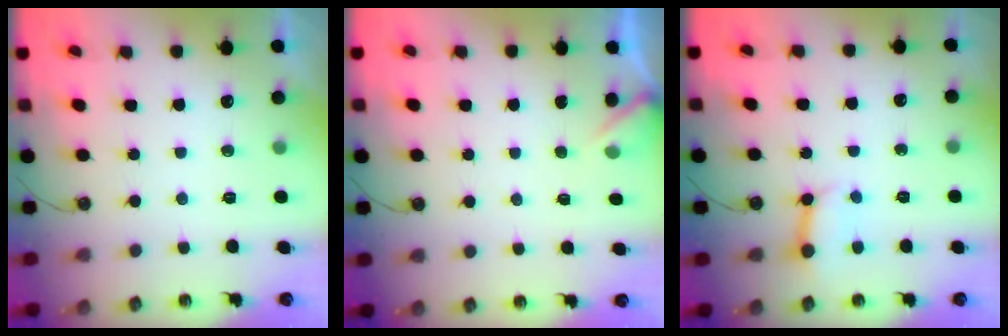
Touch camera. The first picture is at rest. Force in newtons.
{"total": 2.9, "press": 2.9, "slide": 0.3}
{"total": 4.9, "press": 4.9, "slide": 0.7}